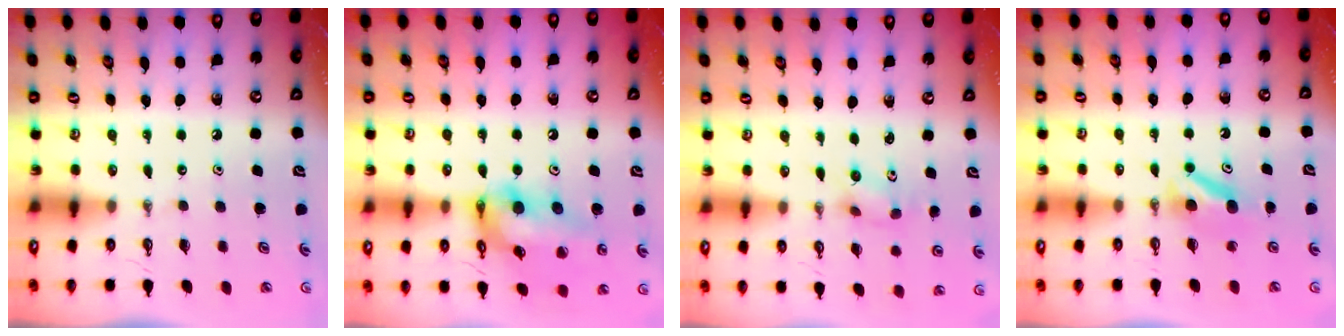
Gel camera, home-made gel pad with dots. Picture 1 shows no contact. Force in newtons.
{"total": 16.9, "press": 16.5, "slide": 3.9}
{"total": 3.4, "press": 3.2, "slide": 1.1}
{"total": 5.9, "press": 5.8, "slide": 1.1}